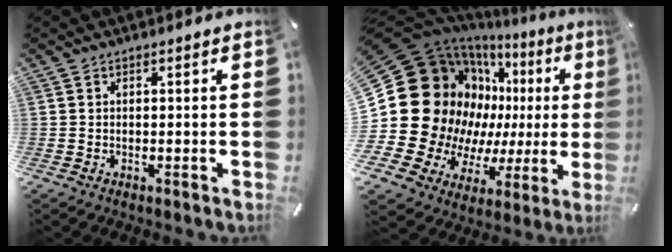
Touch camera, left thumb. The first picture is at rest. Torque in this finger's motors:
{"motor_torque": [1.19, 2.34, 2.77, 0.00, 0.34]}